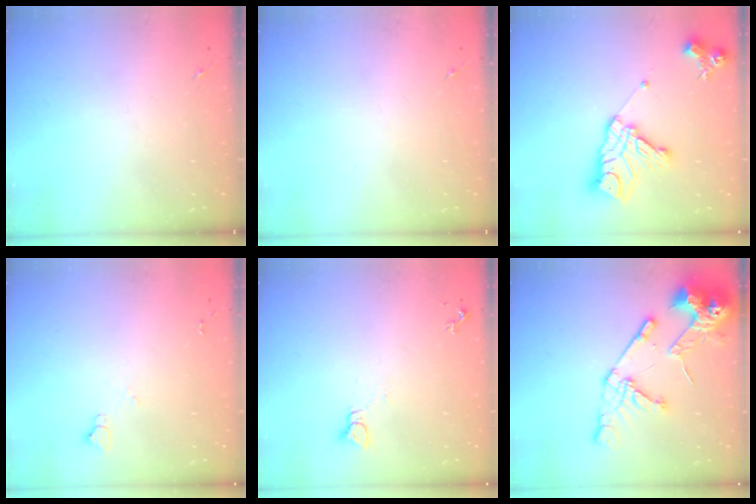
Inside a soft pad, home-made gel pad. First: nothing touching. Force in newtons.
{"total": 0.0}
{"total": 16.3, "press": 16.2, "slide": 1.4}
{"total": 3.6, "press": 3.6, "slide": 0.5}
{"total": 2.2, "press": 2.2, "slide": 0.1}
{"total": 17.1, "press": 17.0, "slide": 2.1}